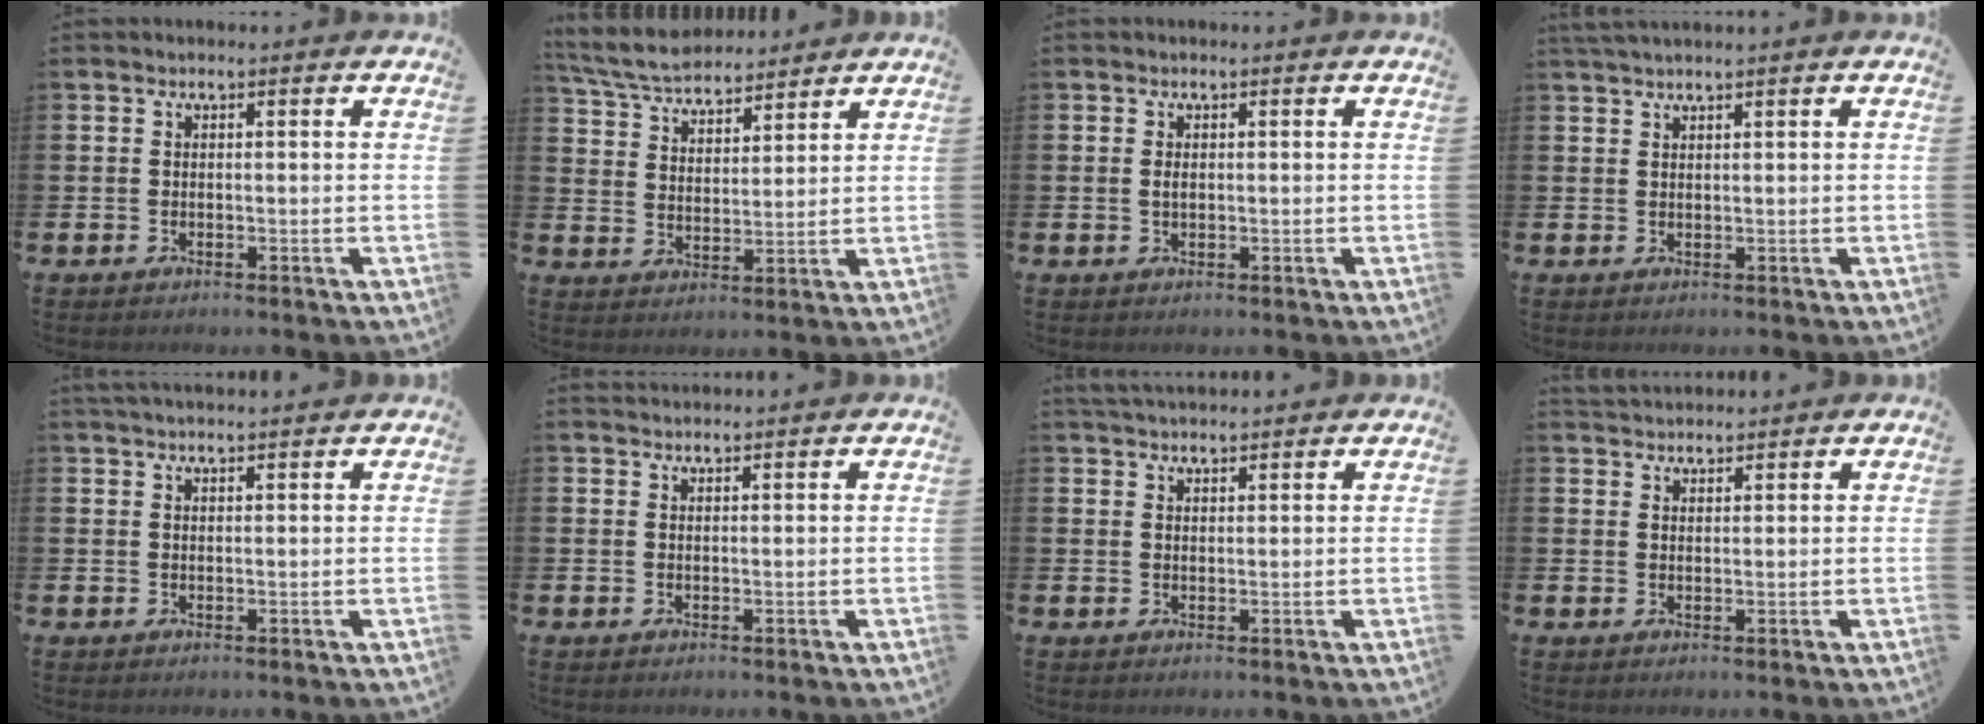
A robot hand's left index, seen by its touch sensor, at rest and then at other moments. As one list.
[{"total": 6.0, "force": [5.8, 1.2, 0.9], "torque": [-0.043, -0.029, 0.105]}, {"total": 0.9, "force": [0.1, 0.5, 0.7], "torque": [-0.012, 0.004, -0.001]}, {"total": 1.4, "force": [1.3, -0.2, 0.5], "torque": [-0.015, 0.003, 0.025]}, {"total": 2.1, "force": [2.0, 0.1, 0.4], "torque": [0.000, -0.010, 0.035]}, {"total": 1.3, "force": [1.3, 0.2, 0.0], "torque": [0.009, -0.004, 0.021]}, {"total": 2.8, "force": [2.7, 0.5, 0.4], "torque": [-0.011, -0.008, 0.049]}, {"total": 2.6, "force": [2.5, 0.6, 0.0], "torque": [0.005, -0.012, 0.045]}]